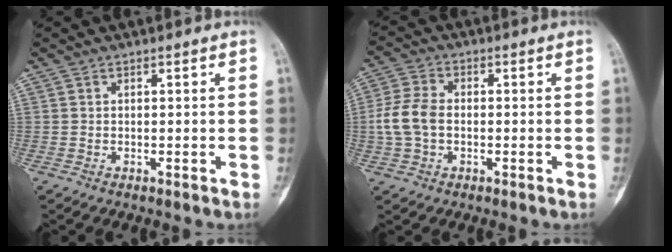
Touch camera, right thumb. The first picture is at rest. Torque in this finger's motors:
{"motor_torque": [0.44, 0.52, 0.55, -0.52, 0.07]}